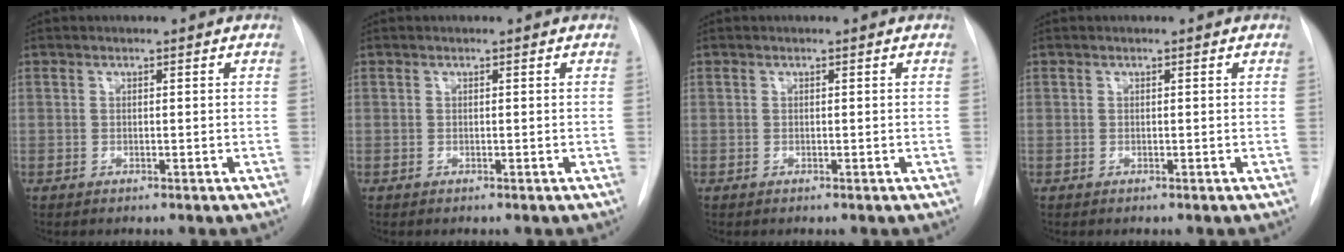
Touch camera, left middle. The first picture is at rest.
{"total": 0.0}
{"total": 0.0}
{"total": 0.0}